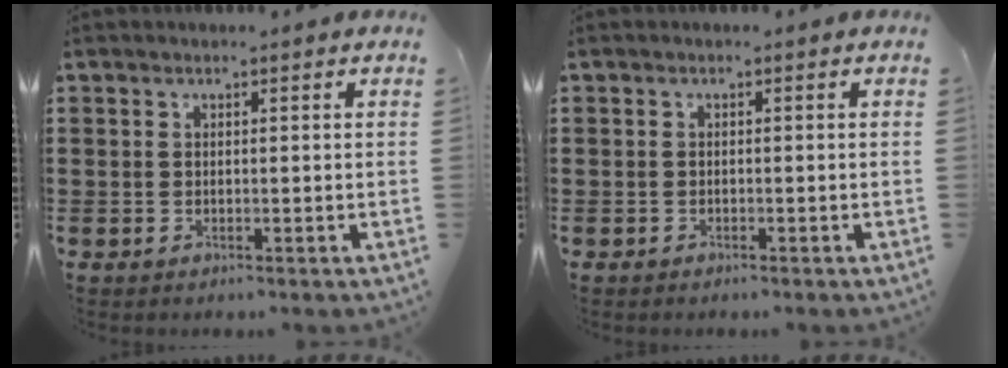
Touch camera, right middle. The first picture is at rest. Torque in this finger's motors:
{"motor_torque": [-0.86, 0.85, -0.03, -0.01]}